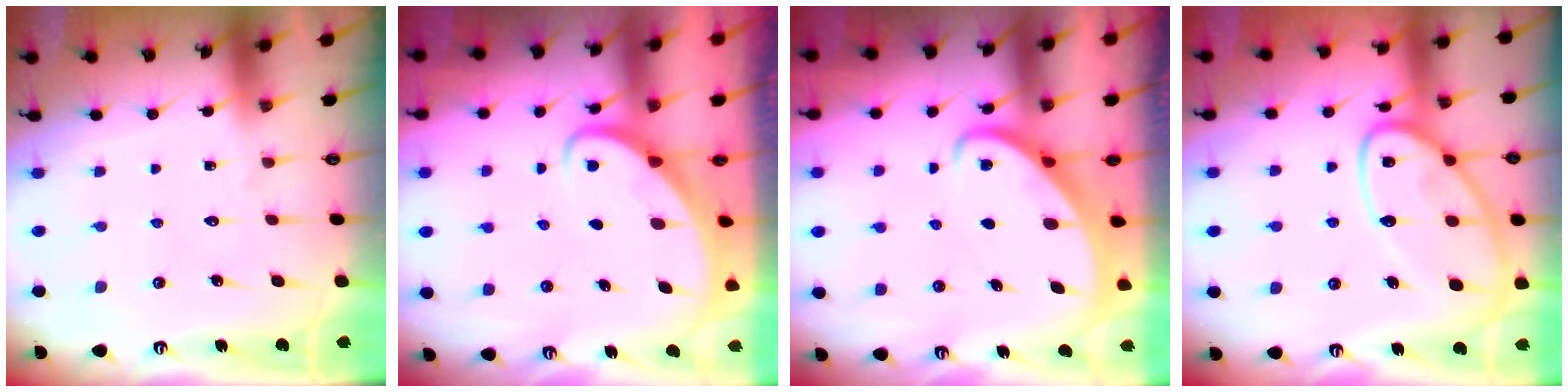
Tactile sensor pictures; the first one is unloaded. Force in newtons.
{"total": 2.5, "press": 2.5, "slide": 0.2}
{"total": 2.2, "press": 2.2, "slide": 0.3}
{"total": 19.4, "press": 19.3, "slide": 1.8}